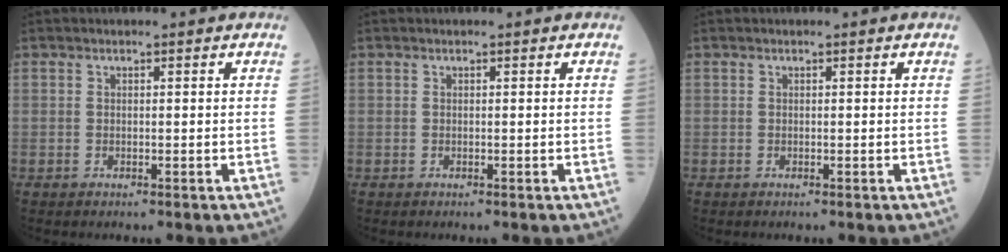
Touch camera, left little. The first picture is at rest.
{"total": 0.0}
{"total": 0.0}